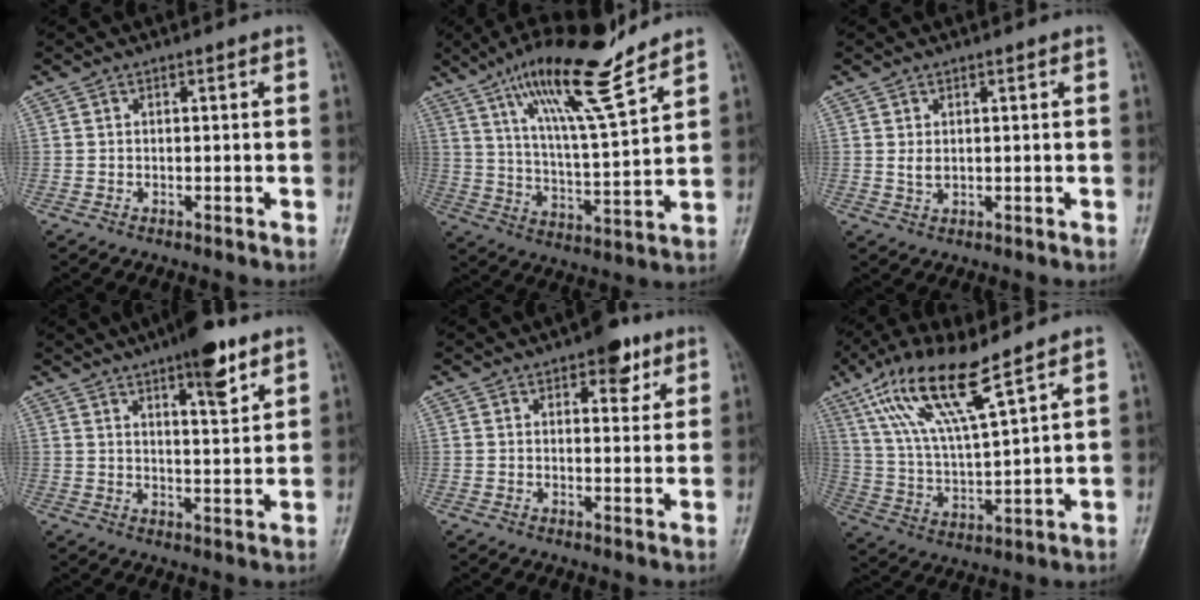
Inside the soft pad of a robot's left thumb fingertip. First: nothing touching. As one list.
[{"total": 17.2, "force": [11.9, 2.6, 12.1], "torque": [-0.198, -0.061, 0.210]}, {"total": 1.7, "force": [0.4, 1.0, 1.3], "torque": [-0.022, -0.002, 0.011]}, {"total": 9.1, "force": [5.7, 2.4, 6.7], "torque": [-0.084, -0.030, 0.083]}, {"total": 6.0, "force": [3.4, 3.0, 3.9], "torque": [-0.024, -0.012, 0.040]}, {"total": 15.3, "force": [9.4, 3.1, 11.7], "torque": [-0.230, -0.033, 0.193]}]